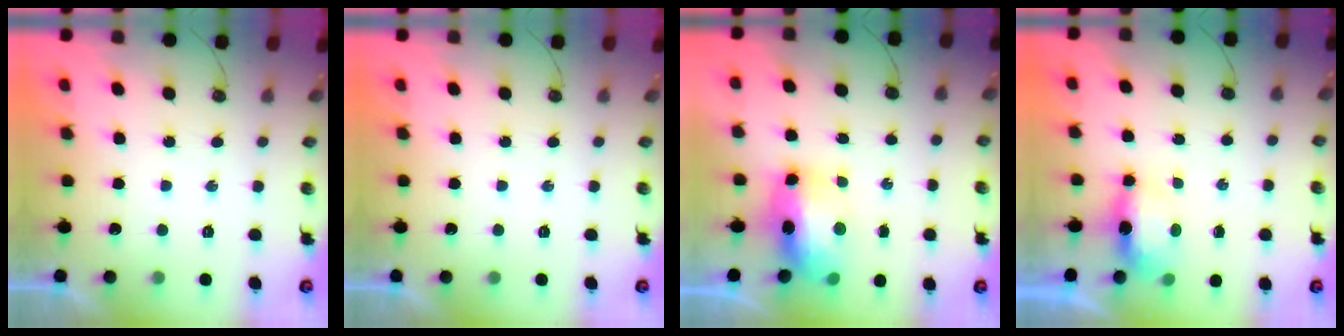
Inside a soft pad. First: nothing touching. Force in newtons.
{"total": 0.0}
{"total": 11.8, "press": 11.7, "slide": 1.0}
{"total": 15.3, "press": 8.5, "slide": 12.7}